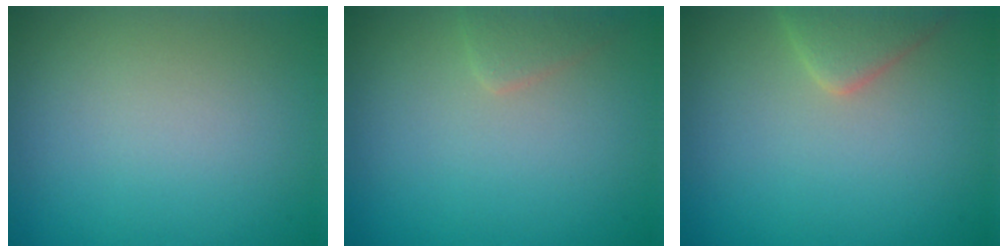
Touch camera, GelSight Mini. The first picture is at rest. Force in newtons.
{"total": 1.3, "press": 1.3, "slide": 0.1}
{"total": 2.8, "press": 2.8, "slide": 0.2}